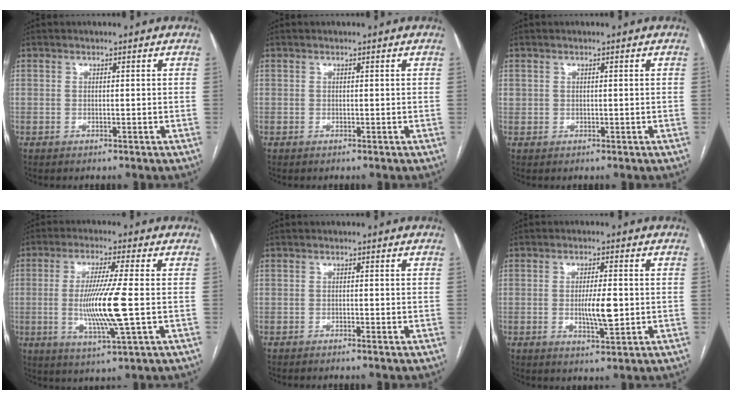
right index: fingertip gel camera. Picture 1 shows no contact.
{"total": 0.0}
{"total": 0.8, "force": [0.2, 0.7, 0.4], "torque": [-0.012, 0.013, 0.009]}
{"total": 10.8, "force": [-1.0, -0.5, 10.7], "torque": [-0.213, -0.016, -0.021]}
{"total": 0.6, "force": [-0.5, -0.1, 0.4], "torque": [-0.008, 0.001, -0.010]}
{"total": 5.4, "force": [-0.5, 1.0, 5.3], "torque": [-0.095, -0.007, -0.007]}